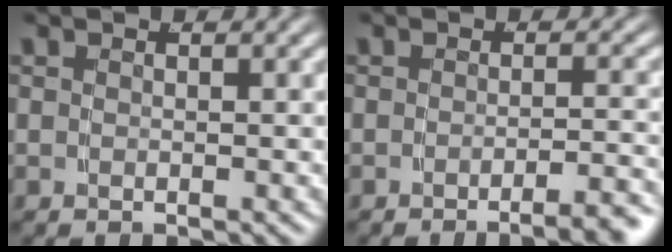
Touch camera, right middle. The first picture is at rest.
{"total": 4.0, "force": [-3.2, 0.5, 2.3], "torque": [-0.020, 0.000, -0.052]}